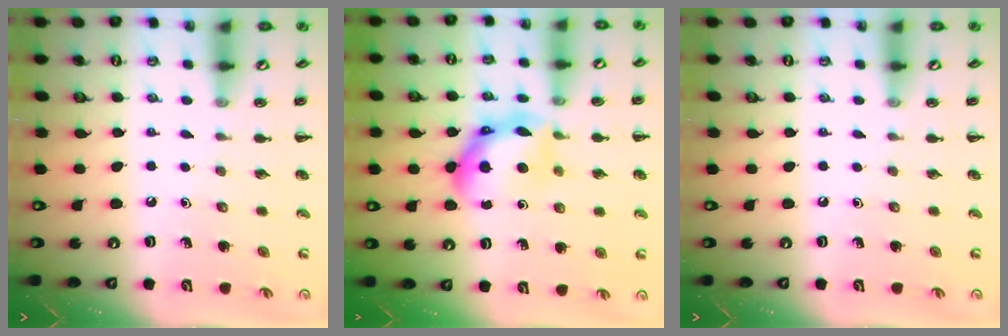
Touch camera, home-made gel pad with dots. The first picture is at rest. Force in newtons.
{"total": 10.7, "press": 10.6, "slide": 0.7}
{"total": 0.0}